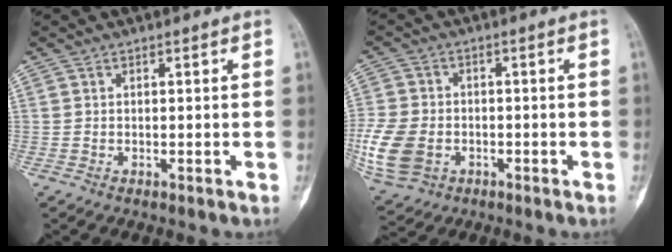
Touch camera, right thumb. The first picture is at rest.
{"total": 12.7, "force": [-3.3, 9.4, 7.9], "torque": [-0.184, -0.001, -0.057]}